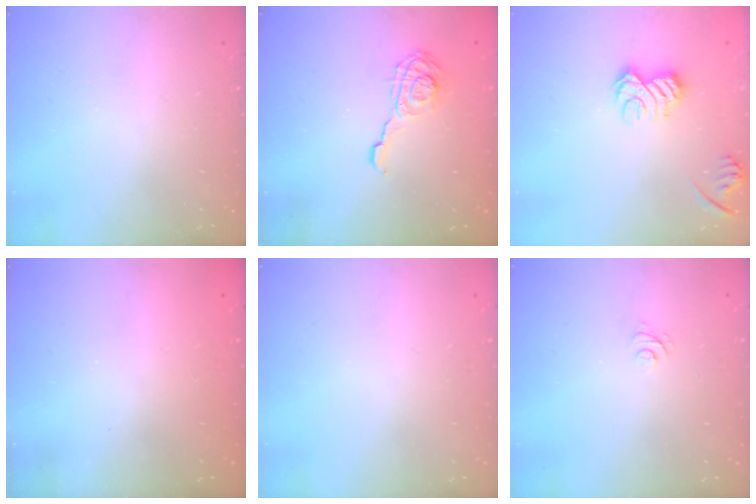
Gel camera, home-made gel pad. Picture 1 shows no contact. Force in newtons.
{"total": 8.4, "press": 8.4, "slide": 0.1}
{"total": 10.4, "press": 10.3, "slide": 1.3}
{"total": 2.3, "press": 2.2, "slide": 0.8}
{"total": 0.0}
{"total": 4.0, "press": 4.0, "slide": 0.3}